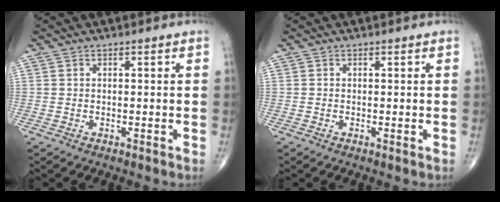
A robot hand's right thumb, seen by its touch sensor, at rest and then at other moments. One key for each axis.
{"total": 0.0}